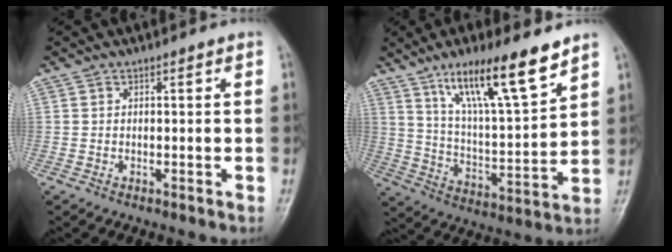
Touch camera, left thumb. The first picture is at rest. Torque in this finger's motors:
{"motor_torque": [1.18, 1.15, 1.47, -1.30, 0.35]}